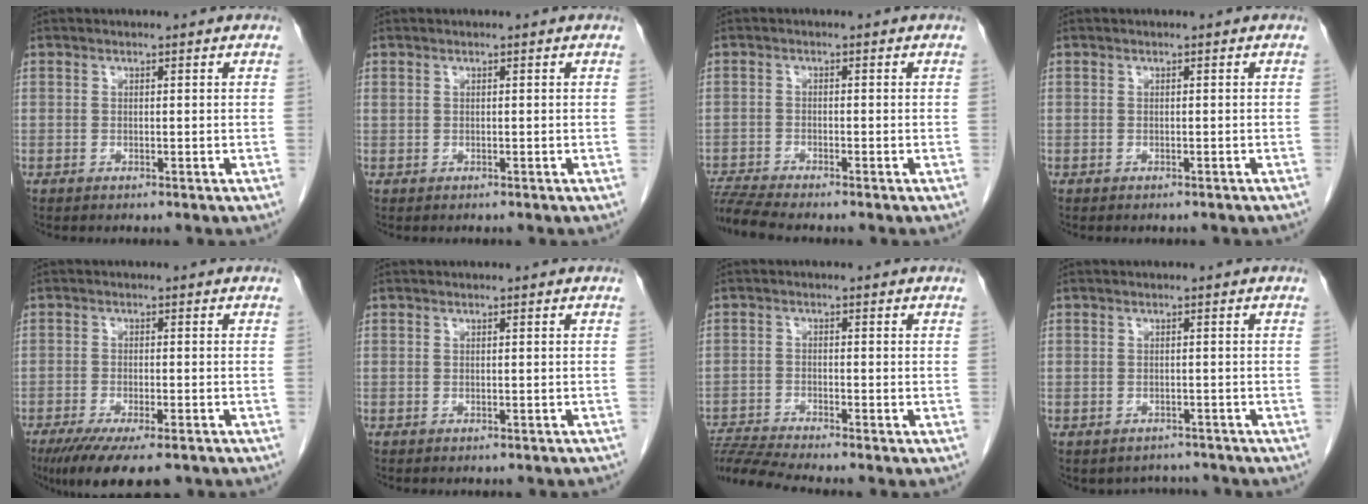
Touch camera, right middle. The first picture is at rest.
{"total": 0.0}
{"total": 4.6, "force": [-4.2, -1.0, 1.4], "torque": [-0.031, -0.018, -0.079]}
{"total": 3.1, "force": [-2.7, 1.1, 1.0], "torque": [-0.019, -0.004, -0.028]}
{"total": 11.4, "force": [-8.4, 2.6, 7.3], "torque": [-0.107, -0.018, -0.127]}
{"total": 3.3, "force": [-2.9, 1.1, 1.1], "torque": [-0.016, -0.005, -0.030]}
{"total": 6.5, "force": [-6.0, -1.7, 1.6], "torque": [-0.034, -0.013, -0.111]}
{"total": 3.3, "force": [-2.8, 1.7, -0.3], "torque": [0.001, 0.012, -0.039]}